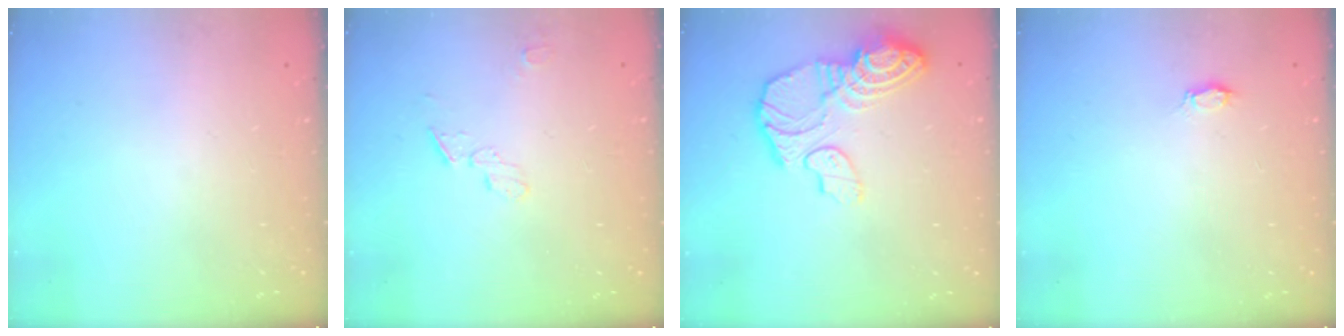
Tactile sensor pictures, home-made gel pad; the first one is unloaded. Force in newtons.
{"total": 4.6, "press": 4.6, "slide": 0.6}
{"total": 14.6, "press": 14.5, "slide": 1.5}
{"total": 2.1, "press": 2.1, "slide": 0.3}